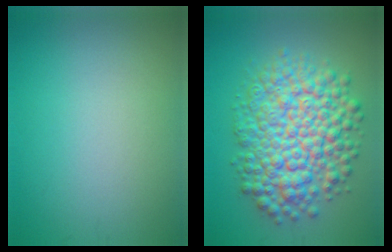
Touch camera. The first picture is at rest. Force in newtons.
{"total": 9.8, "press": 9.8, "slide": 0.2}